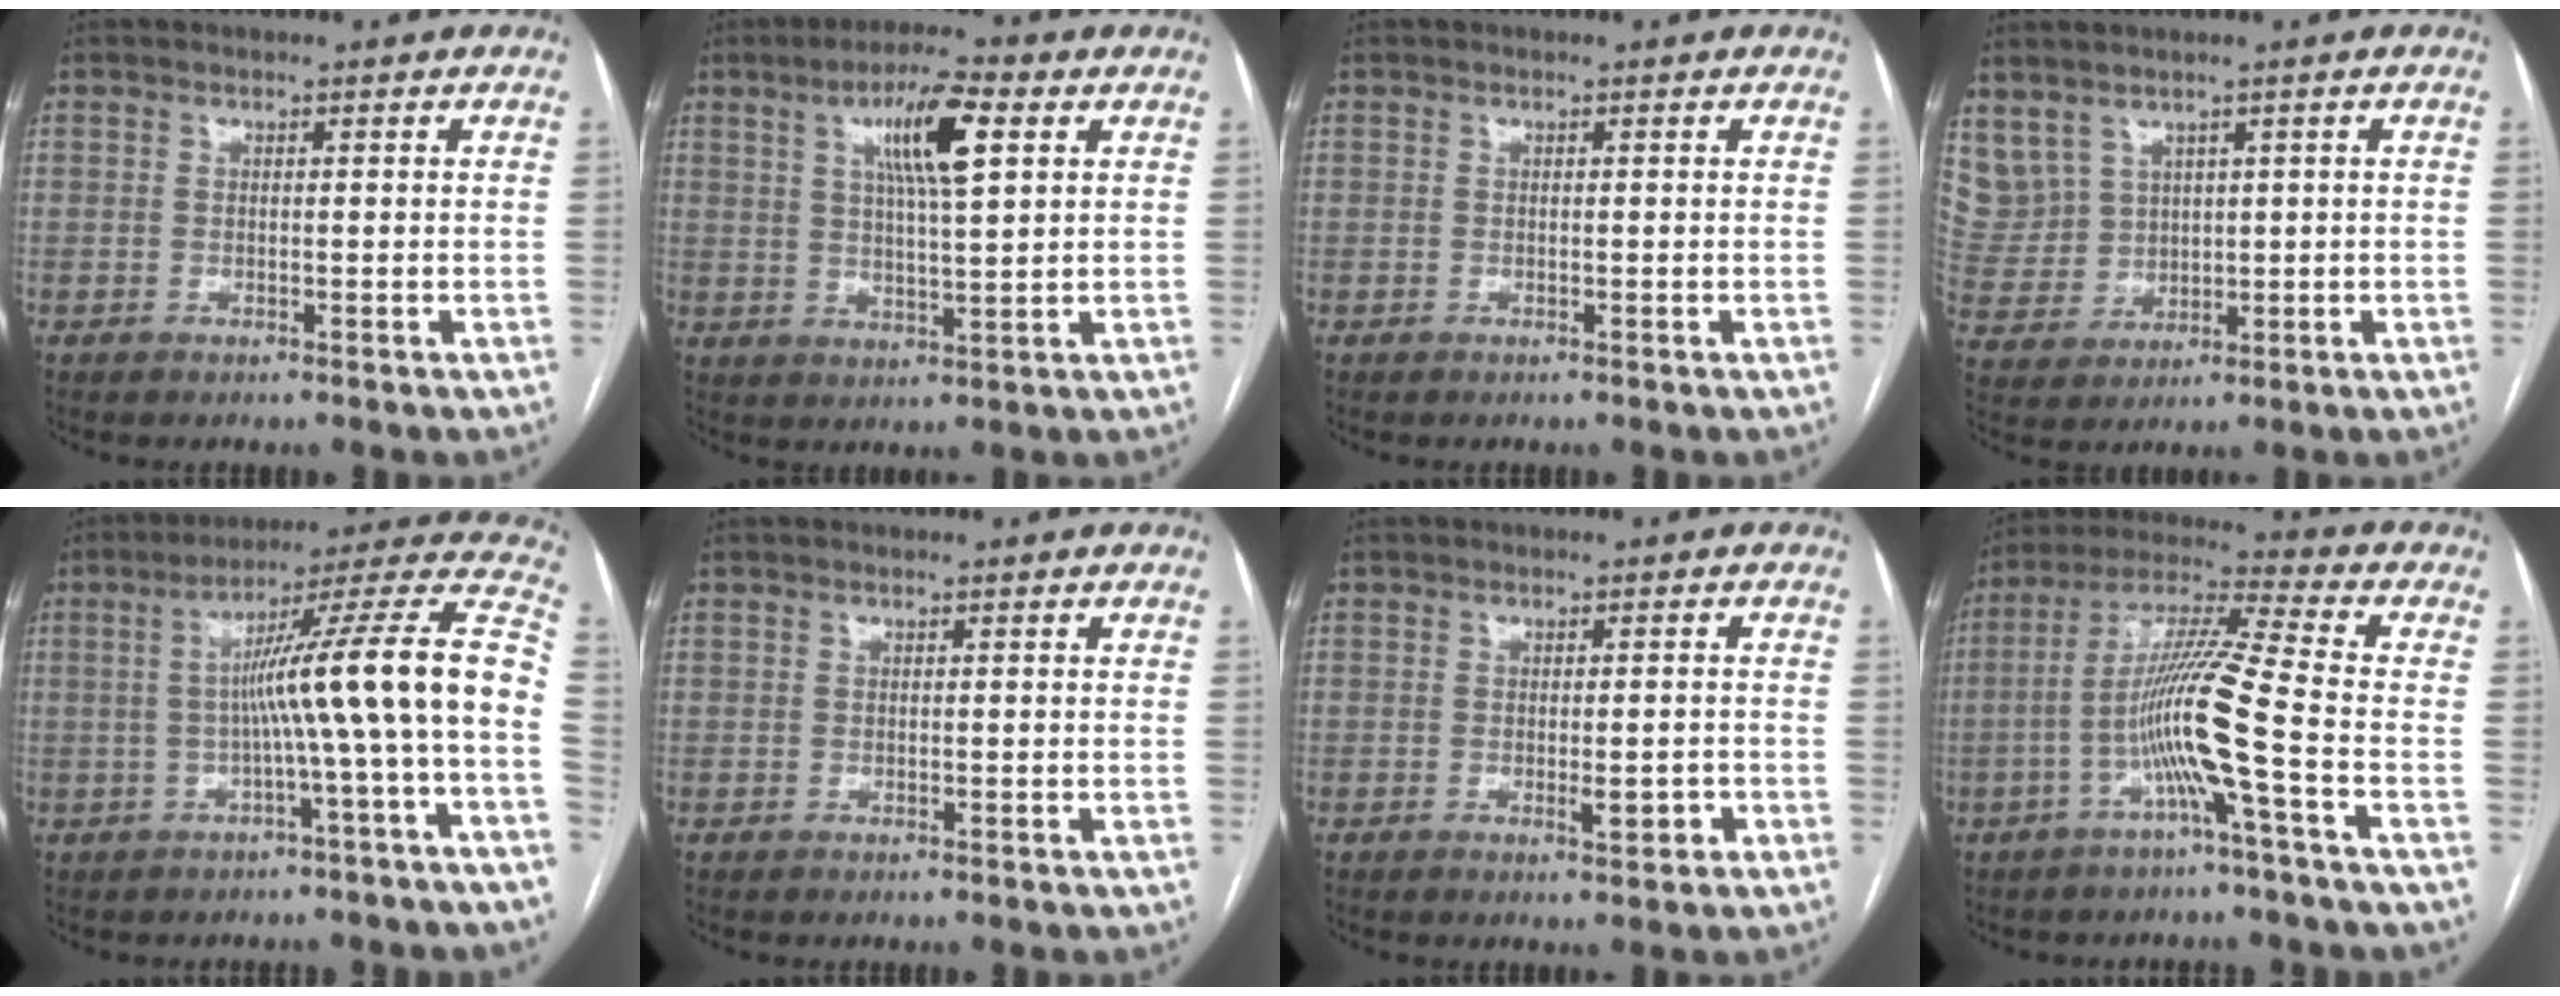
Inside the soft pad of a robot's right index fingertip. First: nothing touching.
{"total": 9.6, "force": [3.7, 1.3, 8.7], "torque": [-0.153, 0.010, 0.063]}
{"total": 0.0}
{"total": 3.8, "force": [2.7, 2.5, 0.9], "torque": [-0.022, 0.007, 0.068]}
{"total": 15.1, "force": [-2.1, -1.8, 14.9], "torque": [-0.202, 0.033, -0.041]}
{"total": 0.0}
{"total": 2.6, "force": [-0.9, 0.7, 2.3], "torque": [-0.034, -0.001, -0.010]}
{"total": 11.8, "force": [-3.7, -1.5, 11.1], "torque": [-0.214, 0.009, -0.077]}